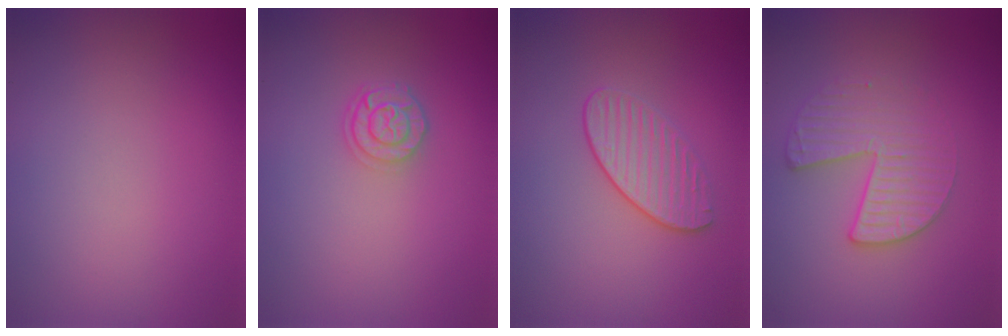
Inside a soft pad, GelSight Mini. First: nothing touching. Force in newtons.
{"total": 2.4, "press": 2.0, "slide": 1.3}
{"total": 2.2, "press": 1.8, "slide": 1.2}
{"total": 3.3, "press": 3.0, "slide": 1.3}